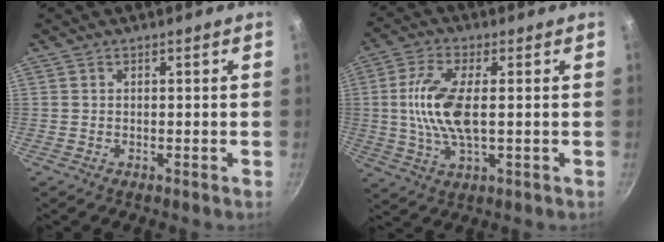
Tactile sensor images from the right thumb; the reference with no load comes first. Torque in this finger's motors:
{"motor_torque": [1.64, 1.93, 1.42, -0.23, 0.19]}